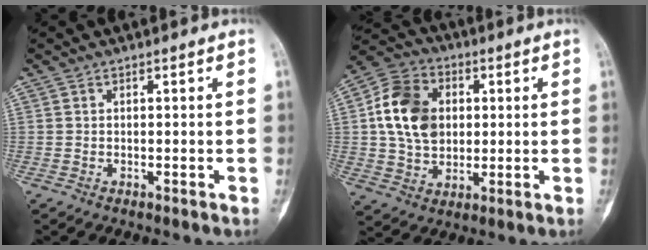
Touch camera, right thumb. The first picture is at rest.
{"total": 14.4, "force": [1.9, 11.1, 8.9], "torque": [-0.138, 0.008, 0.031]}